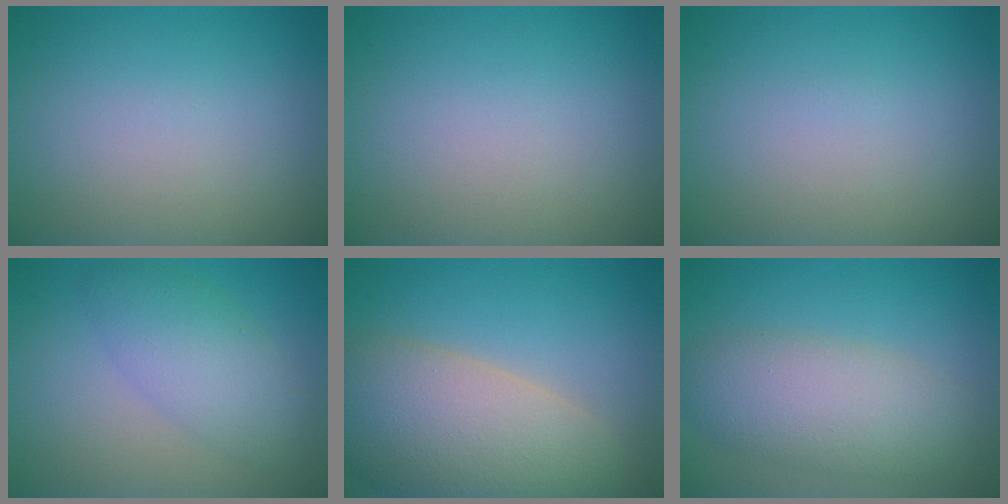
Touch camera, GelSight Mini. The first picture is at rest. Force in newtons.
{"total": 0.0}
{"total": 0.0}
{"total": 4.1, "press": 4.1, "slide": 0.1}
{"total": 10.4, "press": 10.4, "slide": 1.0}
{"total": 5.6, "press": 5.6, "slide": 0.4}